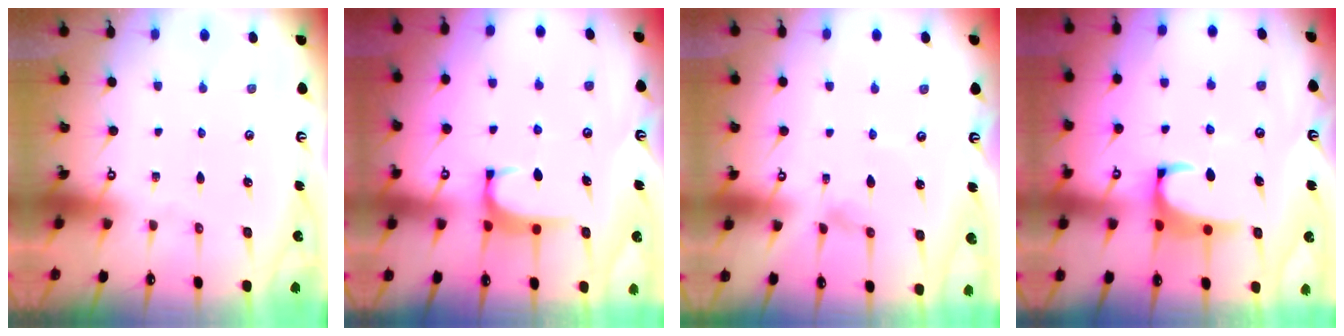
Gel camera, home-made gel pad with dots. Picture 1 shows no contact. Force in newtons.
{"total": 1.8, "press": 1.7, "slide": 0.5}
{"total": 0.0}
{"total": 2.2, "press": 2.0, "slide": 0.9}